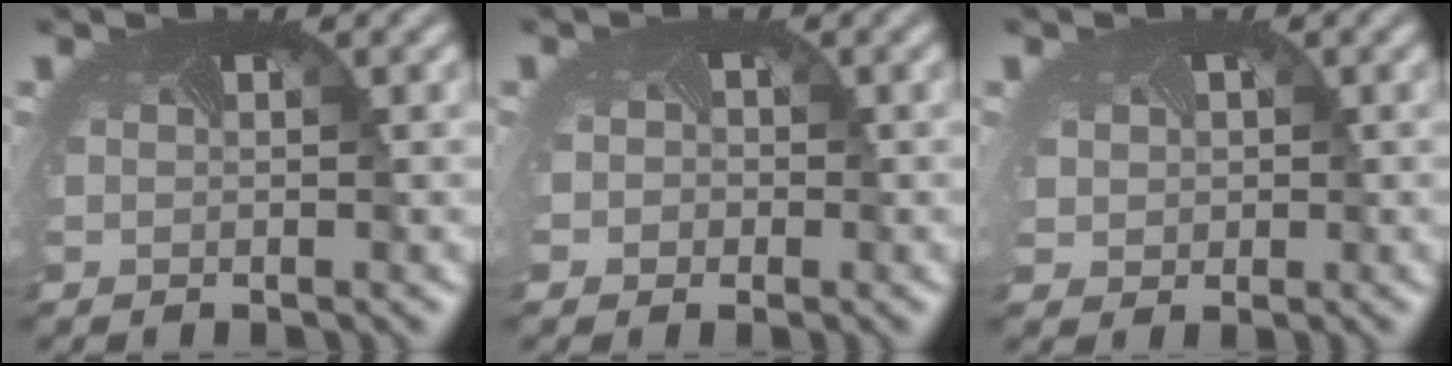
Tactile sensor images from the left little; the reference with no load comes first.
{"total": 2.1, "force": [-0.3, 1.9, 0.7], "torque": [-0.004, -0.002, -0.011]}
{"total": 1.7, "force": [0.3, 1.7, 0.3], "torque": [-0.014, -0.005, 0.005]}